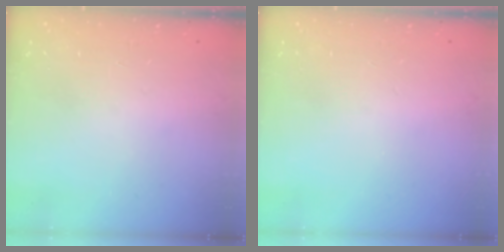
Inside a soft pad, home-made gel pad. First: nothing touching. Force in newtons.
{"total": 0.0}